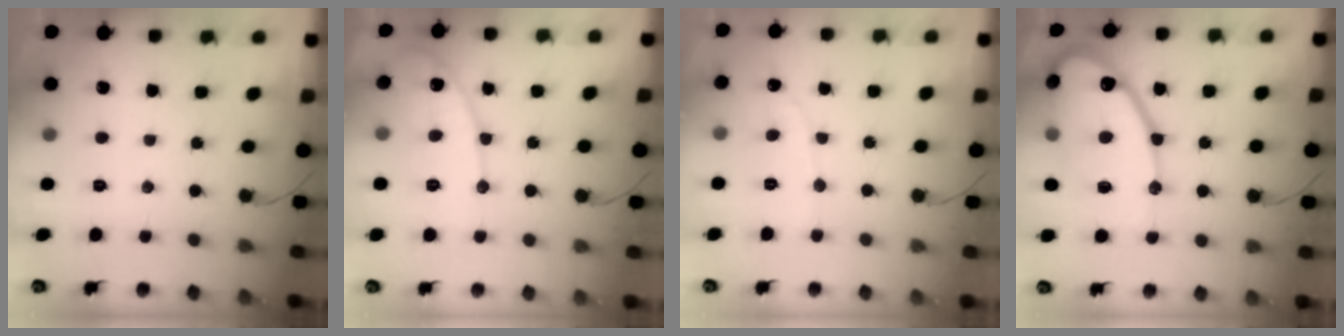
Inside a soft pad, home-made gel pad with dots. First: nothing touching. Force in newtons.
{"total": 11.3, "press": 11.3, "slide": 0.9}
{"total": 1.9, "press": 1.9, "slide": 0.1}
{"total": 18.3, "press": 18.2, "slide": 1.7}